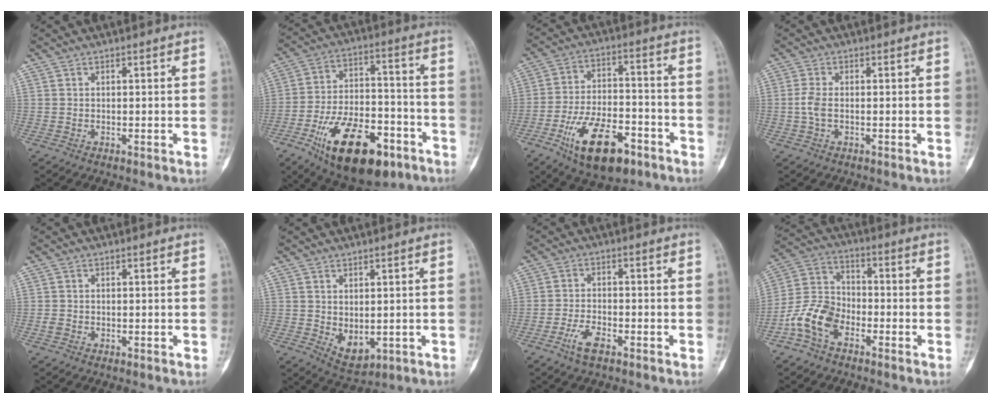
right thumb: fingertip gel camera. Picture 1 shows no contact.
{"total": 22.2, "force": [-11.5, 11.1, 15.4], "torque": [-0.252, 0.062, -0.178]}
{"total": 16.9, "force": [-8.8, 8.2, 11.9], "torque": [-0.185, 0.050, -0.137]}
{"total": 2.9, "force": [-0.3, 1.4, 2.5], "torque": [-0.064, 0.005, -0.010]}
{"total": 1.0, "force": [-0.3, 0.8, 0.4], "torque": [-0.010, 0.002, -0.006]}
{"total": 5.4, "force": [-0.4, 3.4, 4.1], "torque": [-0.050, -0.005, 0.018]}
{"total": 4.9, "force": [-2.9, 2.1, 3.3], "torque": [-0.071, 0.014, -0.051]}
{"total": 10.3, "force": [-5.1, 6.7, 6.0], "torque": [-0.112, 0.041, -0.107]}